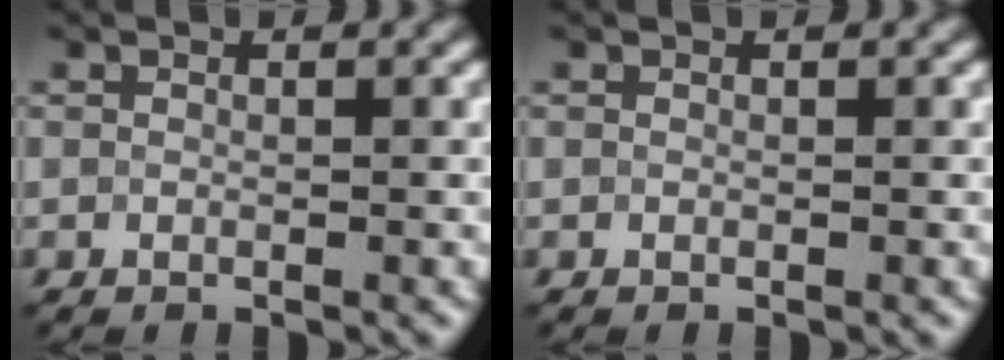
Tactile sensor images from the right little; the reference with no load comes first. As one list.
[{"total": 0.0}]